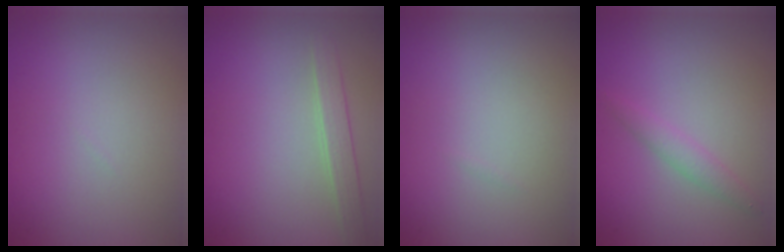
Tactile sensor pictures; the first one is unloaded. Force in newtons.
{"total": 1.8, "press": 1.8, "slide": 0.1}
{"total": 0.0}
{"total": 1.5, "press": 1.5, "slide": 0.0}